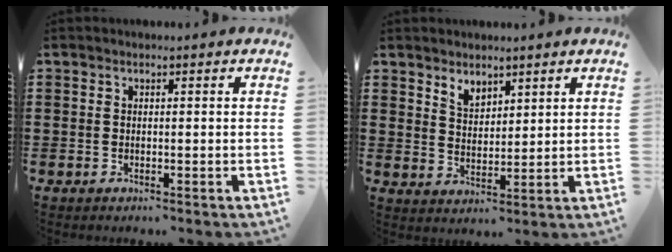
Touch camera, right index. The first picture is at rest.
{"total": 3.4, "force": [2.8, 1.7, 0.6], "torque": [-0.022, 0.002, 0.054]}